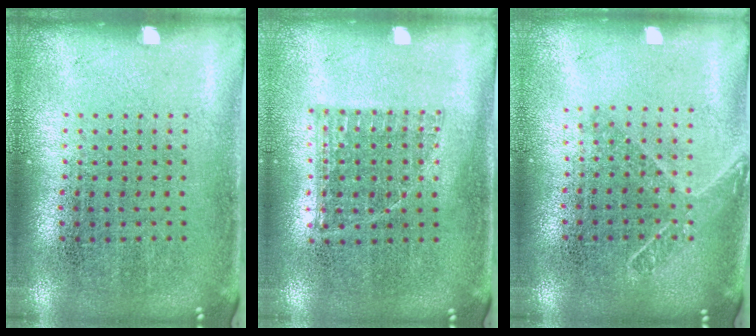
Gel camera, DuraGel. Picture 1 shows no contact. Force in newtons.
{"total": 0.8, "press": 0.8, "slide": 0.3}
{"total": 1.5, "press": 1.2, "slide": 0.9}